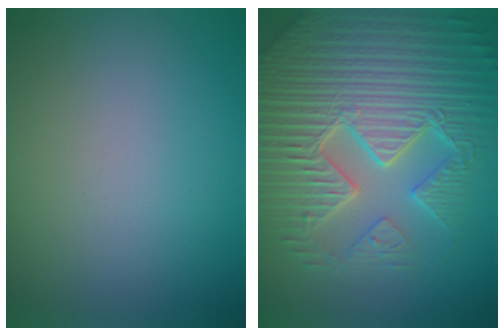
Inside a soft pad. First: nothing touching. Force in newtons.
{"total": 9.5, "press": 6.7, "slide": 6.7}